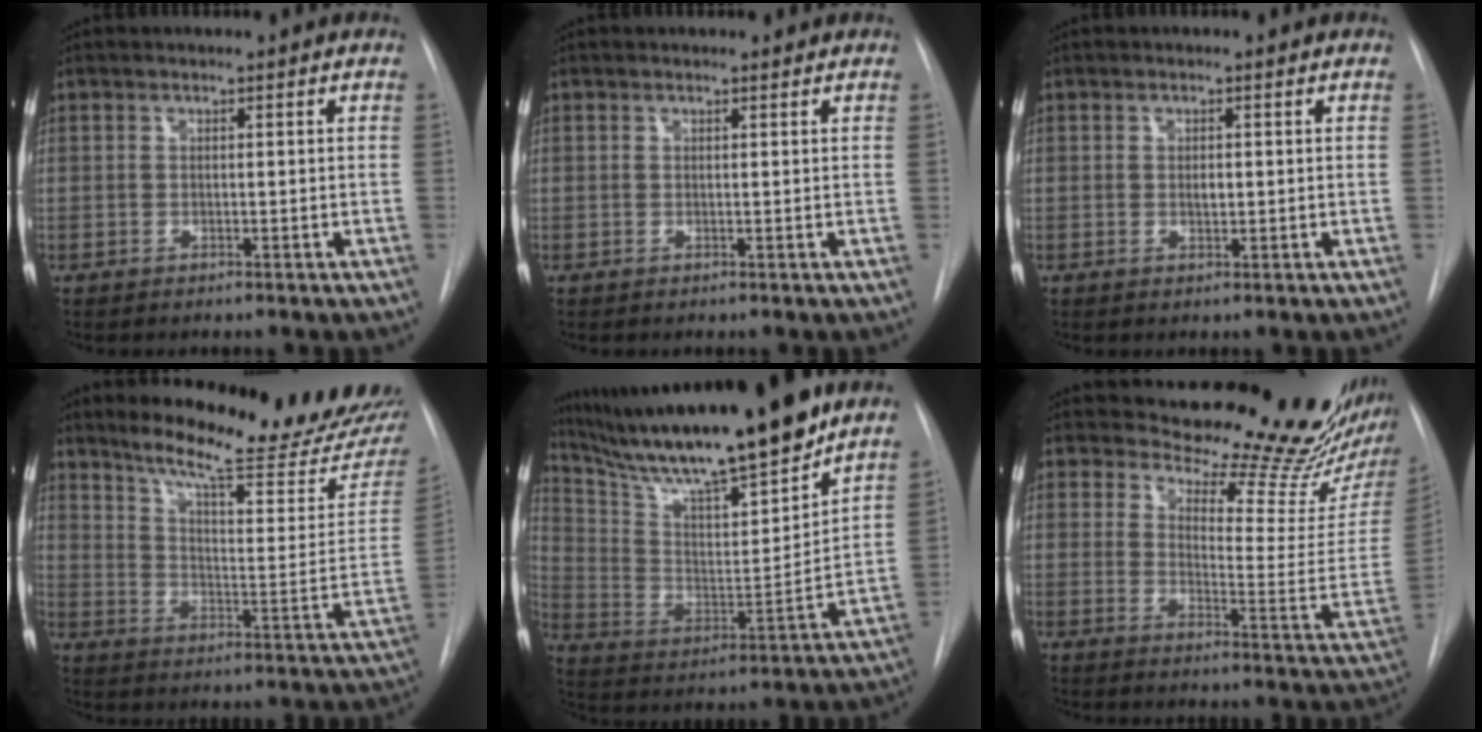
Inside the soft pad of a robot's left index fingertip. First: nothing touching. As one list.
[{"total": 0.9, "force": [0.8, 0.2, 0.1], "torque": [-0.008, 0.004, 0.011]}, {"total": 1.2, "force": [0.1, 0.6, 1.0], "torque": [-0.016, -0.001, 0.003]}, {"total": 22.7, "force": [20.6, 1.2, 9.5], "torque": [-0.137, -0.098, 0.270]}, {"total": 23.0, "force": [19.2, 1.6, 12.6], "torque": [-0.229, -0.013, 0.321]}, {"total": 21.8, "force": [19.8, 3.9, 8.2], "torque": [-0.106, -0.108, 0.242]}]